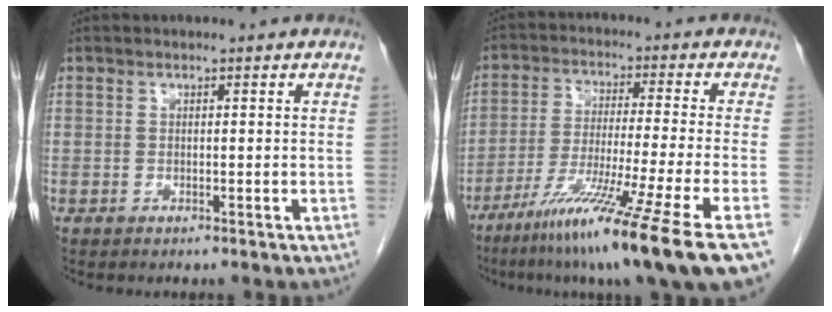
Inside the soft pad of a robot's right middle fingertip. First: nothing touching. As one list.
[{"total": 16.6, "force": [-10.5, -2.3, 12.6], "torque": [-0.205, -0.057, -0.176]}]